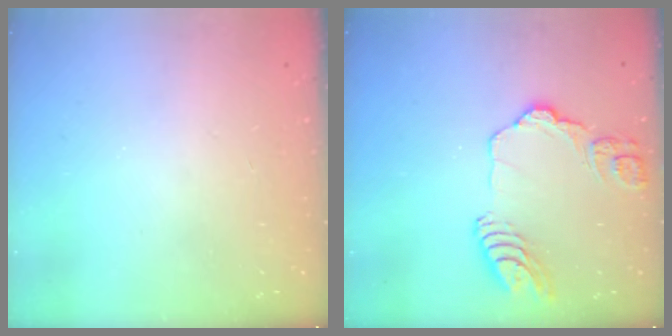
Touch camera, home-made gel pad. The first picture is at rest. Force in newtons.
{"total": 14.7, "press": 14.6, "slide": 1.4}